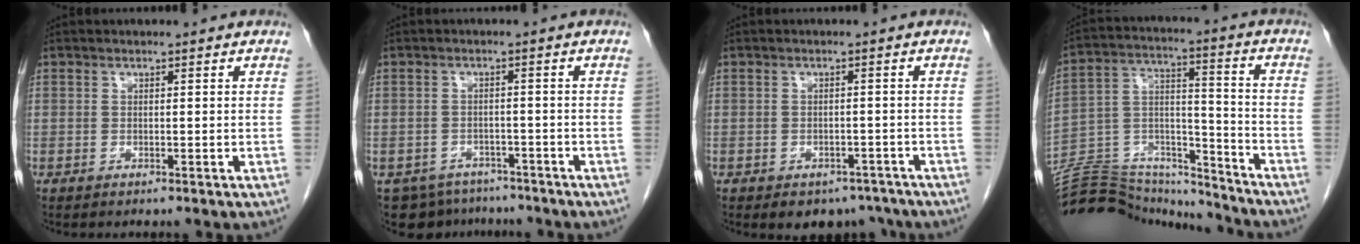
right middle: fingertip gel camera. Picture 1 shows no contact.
{"total": 7.2, "force": [-6.0, 4.0, 0.5], "torque": [-0.006, 0.008, -0.076]}
{"total": 5.1, "force": [-4.1, 2.9, 1.2], "torque": [0.001, 0.007, -0.049]}
{"total": 22.3, "force": [-21.3, 4.0, 4.8], "torque": [-0.129, 0.028, -0.338]}